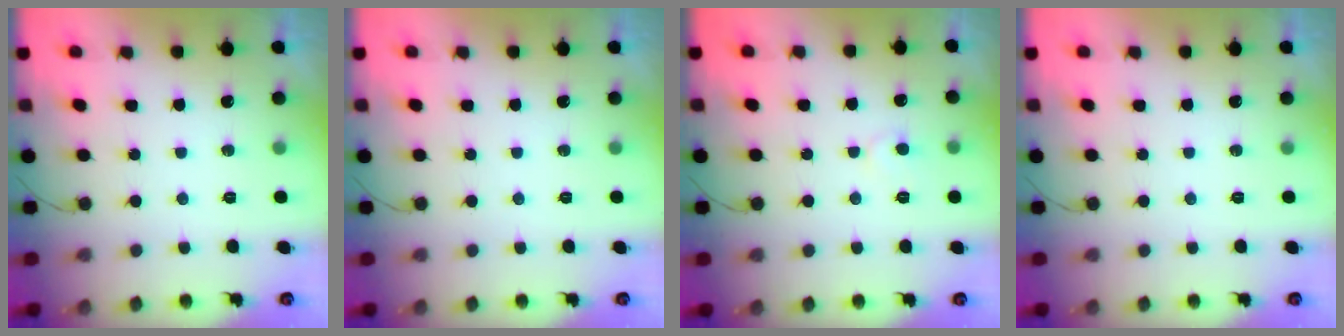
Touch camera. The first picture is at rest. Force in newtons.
{"total": 0.0}
{"total": 4.7, "press": 4.6, "slide": 0.5}
{"total": 0.0}